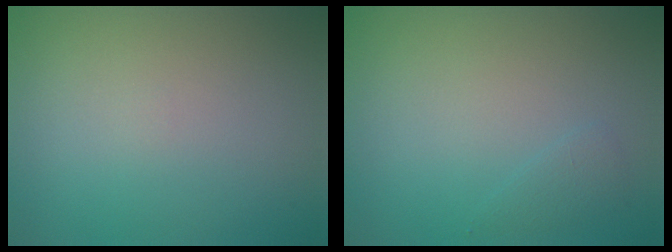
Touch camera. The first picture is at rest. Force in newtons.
{"total": 0.9, "press": 0.9, "slide": 0.1}